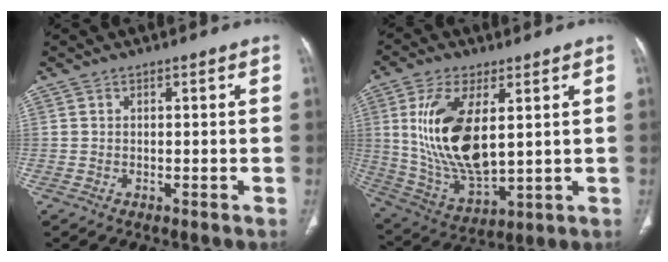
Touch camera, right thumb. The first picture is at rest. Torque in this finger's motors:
{"motor_torque": [-0.89, 1.90, 1.41, 0.83, 0.52]}